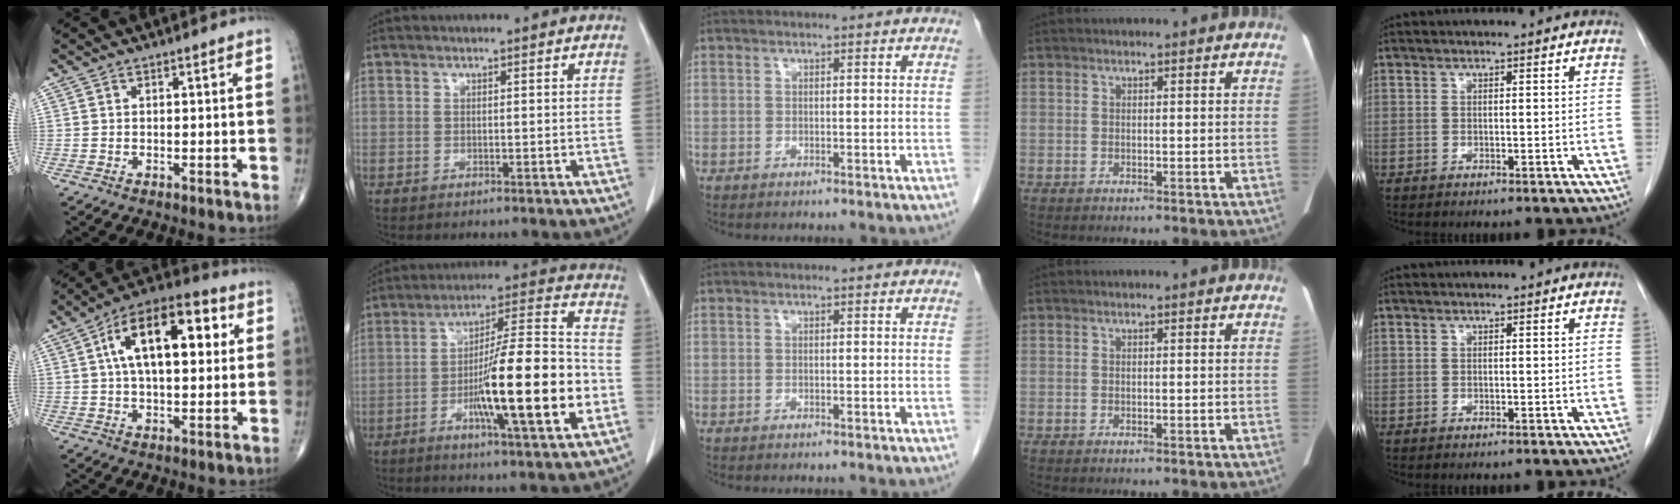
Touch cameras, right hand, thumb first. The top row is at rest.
{"thumb": {"total": 19.4, "force": [4.8, 9.3, 16.3], "torque": [-0.239, 0.021, 0.066]}, "index": {"total": 19.7, "force": [-5.3, 1.6, 18.9], "torque": [-0.295, 0.002, -0.082]}}